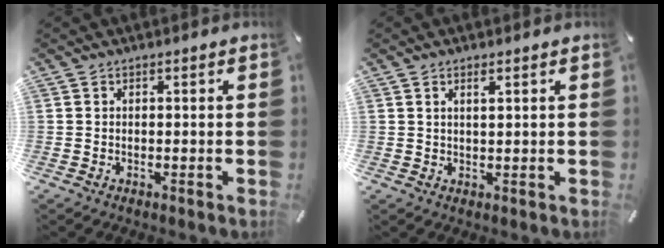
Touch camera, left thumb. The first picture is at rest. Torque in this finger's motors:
{"motor_torque": [-0.24, -0.58, 0.05, 0.09, -0.02]}